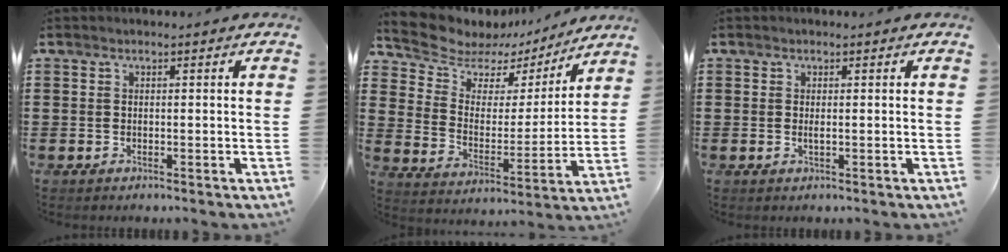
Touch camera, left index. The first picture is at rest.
{"total": 7.1, "force": [6.0, 3.6, 1.1], "torque": [-0.058, -0.039, 0.106]}
{"total": 0.8, "force": [0.0, 0.1, 0.8], "torque": [-0.016, -0.003, 0.001]}